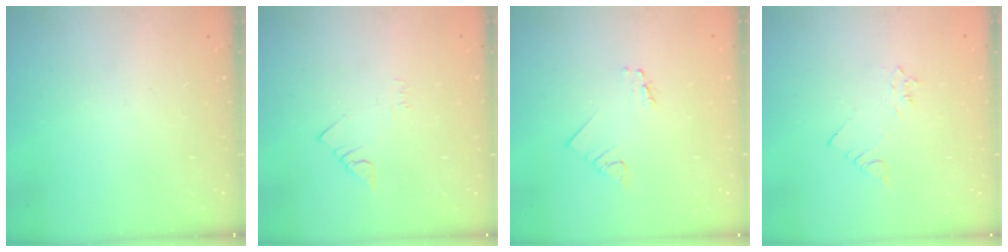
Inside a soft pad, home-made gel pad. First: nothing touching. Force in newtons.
{"total": 1.5, "press": 1.5, "slide": 0.3}
{"total": 1.2, "press": 1.2, "slide": 0.1}
{"total": 2.5, "press": 2.5, "slide": 0.3}